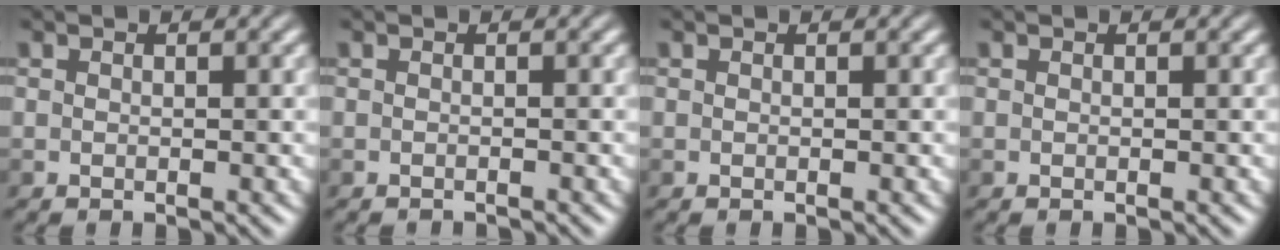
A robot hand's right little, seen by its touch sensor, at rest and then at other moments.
{"total": 1.0, "force": [-1.0, 0.1, 0.2], "torque": [0.003, -0.004, -0.017]}
{"total": 0.0}
{"total": 0.0}